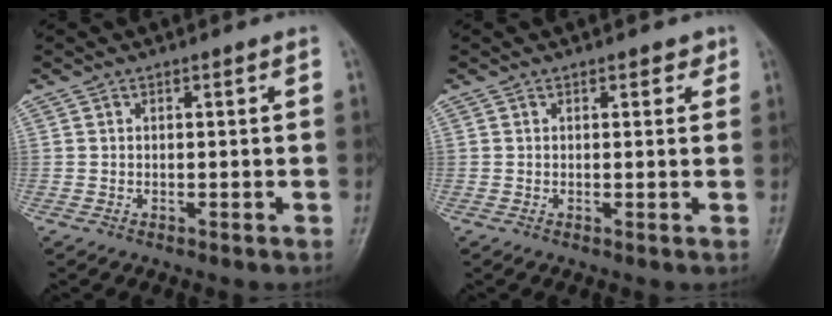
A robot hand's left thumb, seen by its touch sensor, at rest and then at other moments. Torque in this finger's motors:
{"motor_torque": [-0.08, 0.02, -0.01, -0.11, 0.04]}